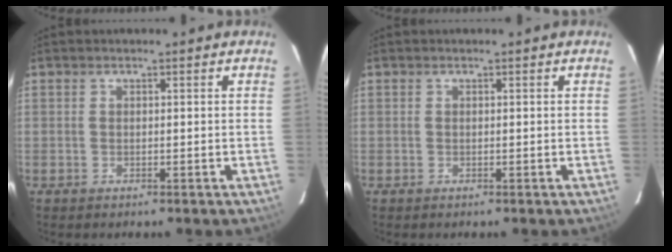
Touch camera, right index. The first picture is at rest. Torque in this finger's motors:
{"motor_torque": [0.00, 0.00, 0.01, 0.00]}